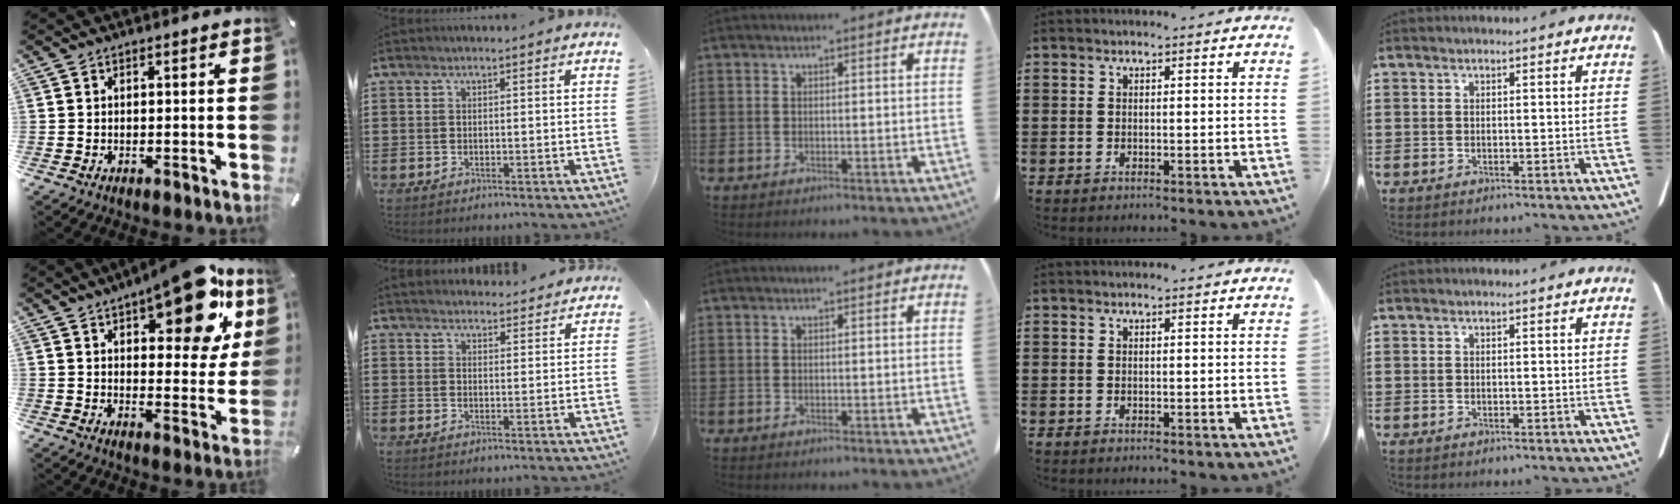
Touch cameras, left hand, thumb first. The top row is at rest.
{"thumb": {"total": 19.4, "force": [11.4, 8.5, 13.2], "torque": [-0.165, -0.063, 0.181]}, "index": {"total": 2.9, "force": [2.8, 0.5, -0.1], "torque": [0.002, -0.012, 0.052]}}